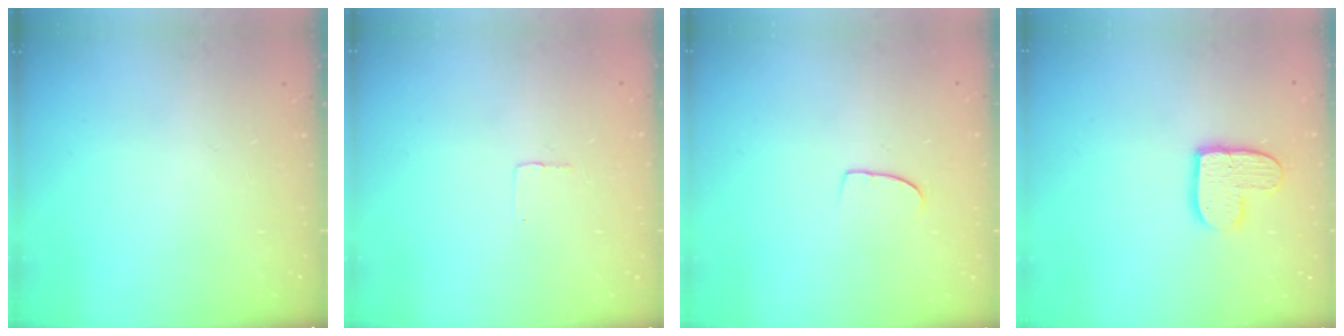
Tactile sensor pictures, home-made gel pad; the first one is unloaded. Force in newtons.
{"total": 1.9, "press": 1.9, "slide": 0.1}
{"total": 6.1, "press": 6.1, "slide": 0.4}
{"total": 11.0, "press": 10.9, "slide": 0.9}